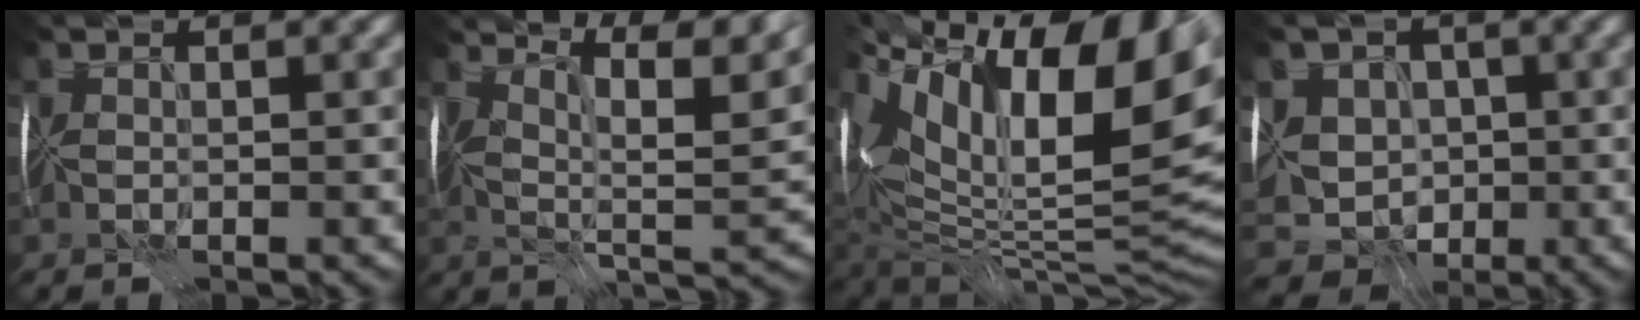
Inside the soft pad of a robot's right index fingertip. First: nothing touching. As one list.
[{"total": 9.8, "force": [6.6, 1.5, 7.1], "torque": [-0.127, 0.003, 0.096]}, {"total": 16.5, "force": [4.4, 6.9, 14.4], "torque": [-0.210, 0.009, 0.079]}, {"total": 6.5, "force": [-0.7, 5.5, 3.5], "torque": [-0.042, 0.004, -0.028]}]